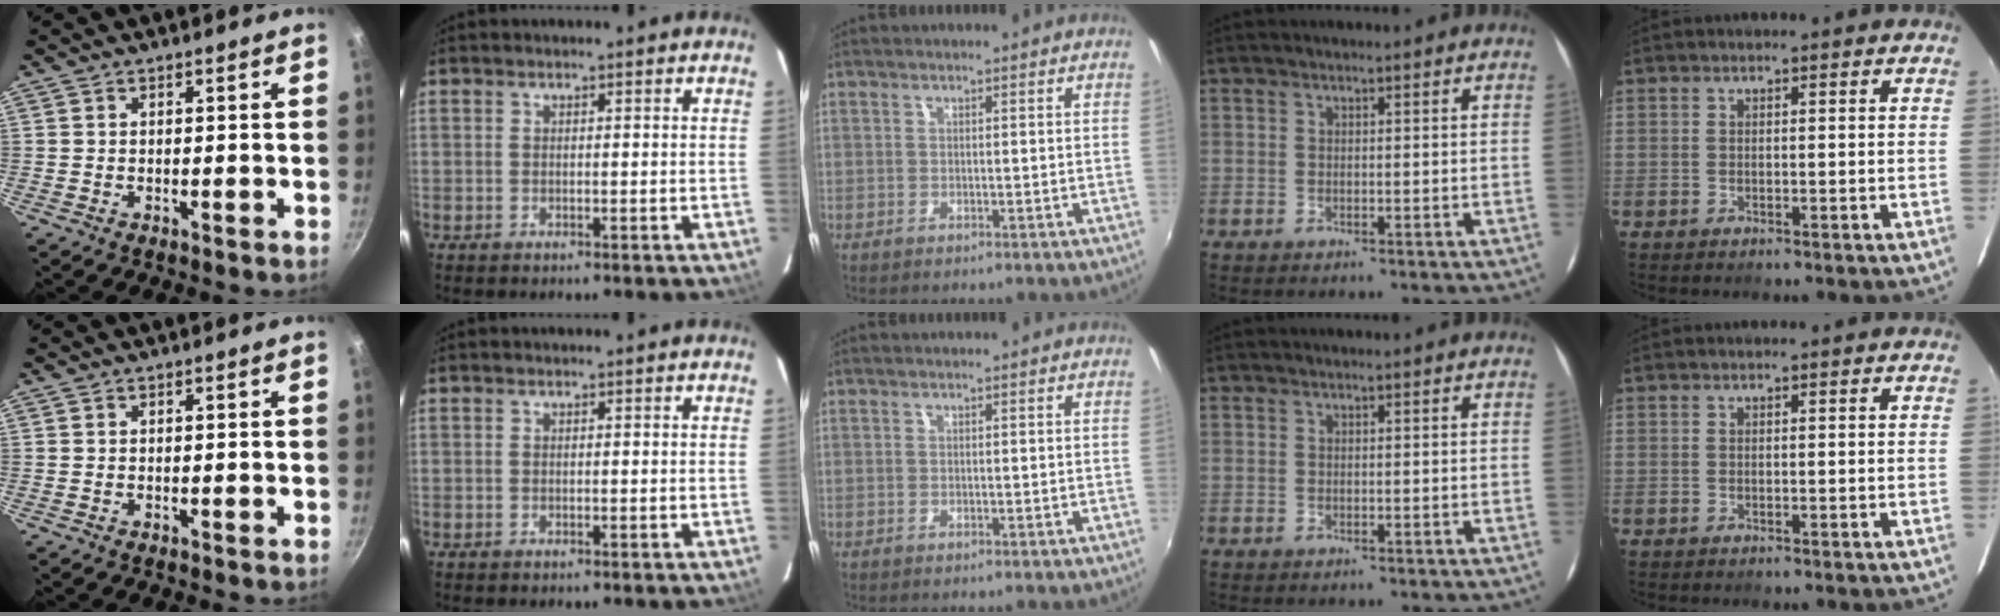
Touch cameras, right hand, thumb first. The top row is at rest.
{}